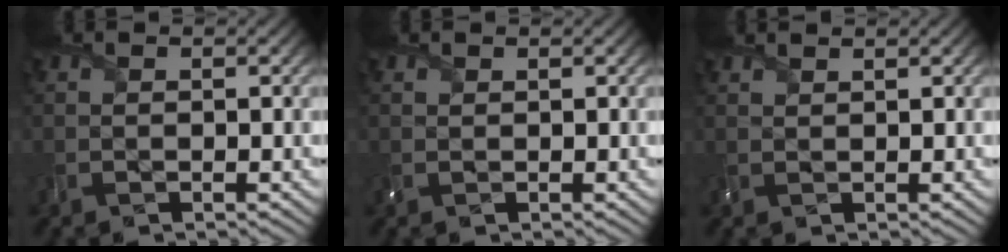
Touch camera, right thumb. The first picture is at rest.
{"total": 0.6, "force": [0.5, 0.4, 0.1], "torque": [-0.007, 0.001, 0.010]}
{"total": 1.1, "force": [1.1, 0.2, 0.3], "torque": [-0.015, 0.003, 0.024]}